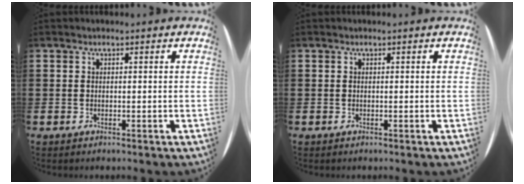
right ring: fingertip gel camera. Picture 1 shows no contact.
{"total": 0.0}